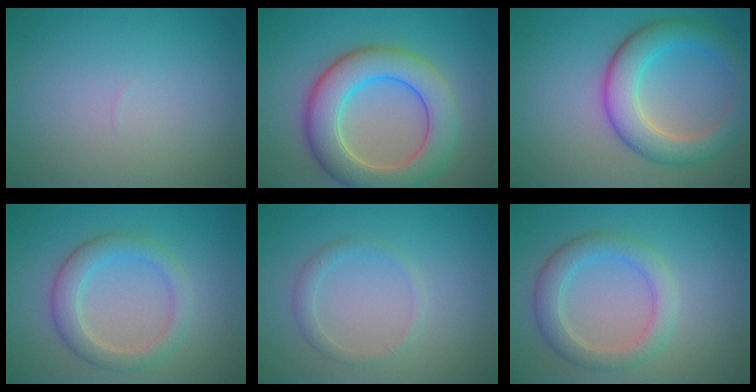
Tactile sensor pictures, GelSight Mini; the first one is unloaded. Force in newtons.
{"total": 7.9, "press": 7.9, "slide": 0.5}
{"total": 6.0, "press": 6.0, "slide": 0.2}
{"total": 3.5, "press": 3.5, "slide": 0.0}
{"total": 1.5, "press": 1.5, "slide": 0.1}
{"total": 3.7, "press": 3.7, "slide": 0.1}